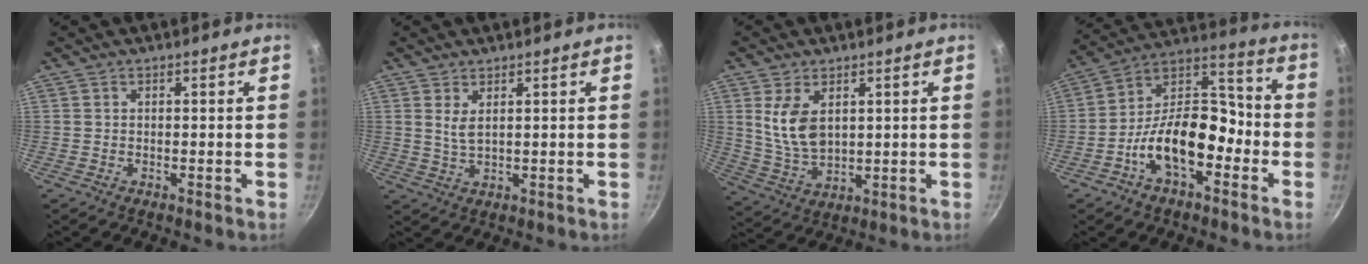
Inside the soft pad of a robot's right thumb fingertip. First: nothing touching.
{"total": 3.1, "force": [1.3, 1.2, 2.5], "torque": [-0.048, -0.013, 0.029]}
{"total": 9.3, "force": [2.8, 5.4, 7.0], "torque": [-0.126, -0.030, 0.067]}
{"total": 16.6, "force": [-6.1, 9.3, 12.3], "torque": [-0.167, 0.070, -0.116]}